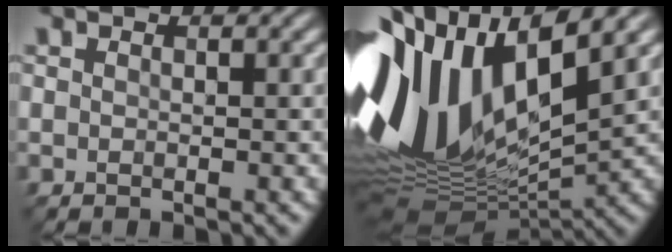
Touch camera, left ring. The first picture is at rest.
{"total": 15.8, "force": [3.3, 8.2, 13.1], "torque": [-0.291, 0.009, 0.053]}